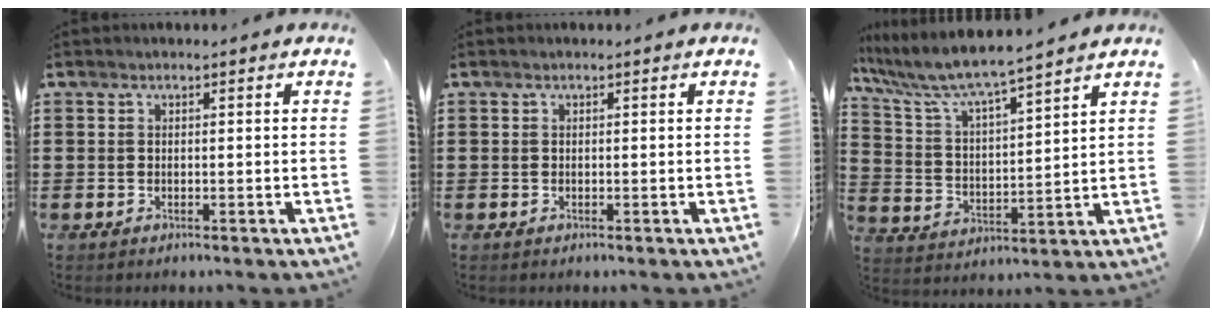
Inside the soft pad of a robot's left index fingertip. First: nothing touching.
{"total": 0.0}
{"total": 6.3, "force": [5.7, 0.3, 2.6], "torque": [-0.079, -0.037, 0.092]}